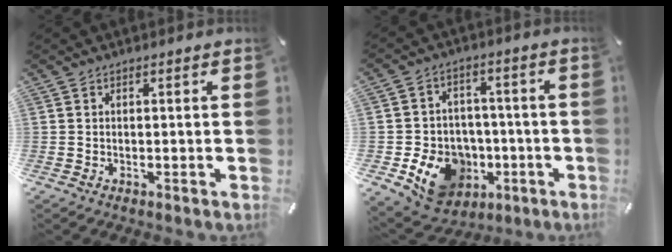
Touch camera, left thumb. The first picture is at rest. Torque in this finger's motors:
{"motor_torque": [0.48, 0.76, 0.84, 0.50, 0.20]}